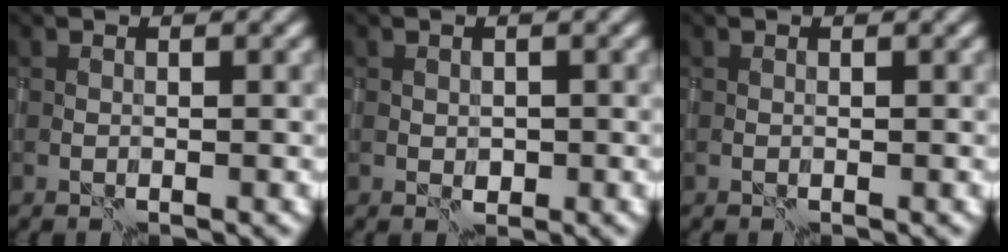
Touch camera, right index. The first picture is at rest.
{"total": 1.0, "force": [-0.2, 0.9, 0.4], "torque": [-0.006, -0.003, 0.003]}
{"total": 0.0}